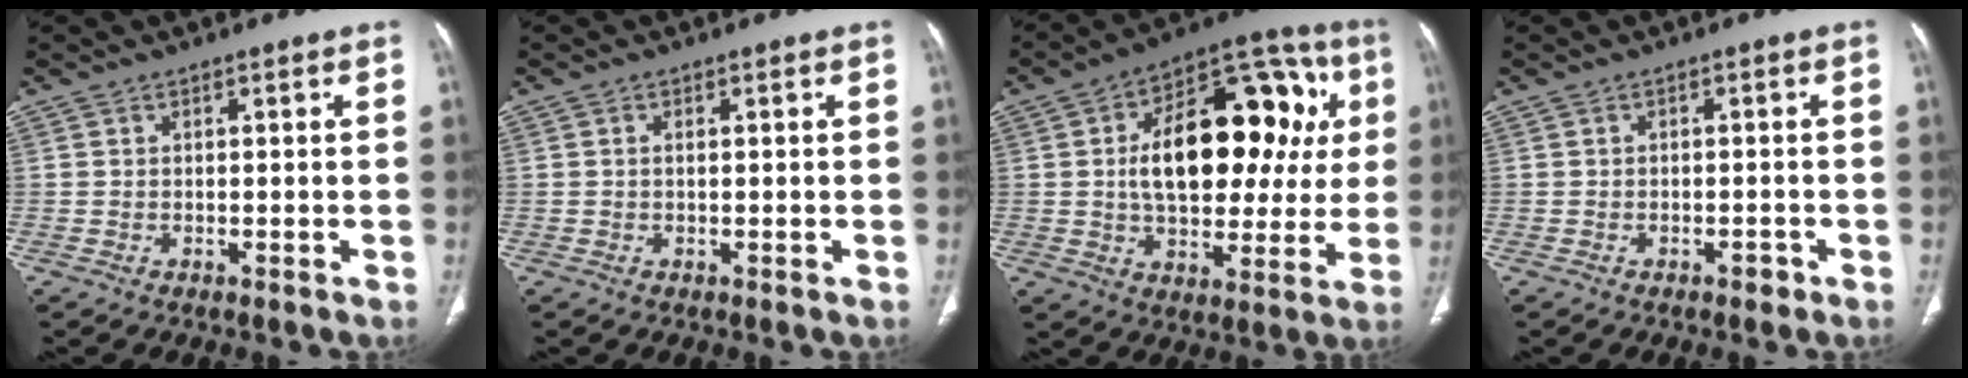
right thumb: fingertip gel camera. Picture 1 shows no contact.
{"total": 0.7, "force": [0.2, 0.3, 0.7], "torque": [-0.018, 0.004, 0.004]}
{"total": 25.5, "force": [4.0, 14.2, 20.8], "torque": [-0.263, 0.024, 0.054]}
{"total": 1.4, "force": [-0.9, 0.8, 0.7], "torque": [-0.009, 0.006, -0.012]}